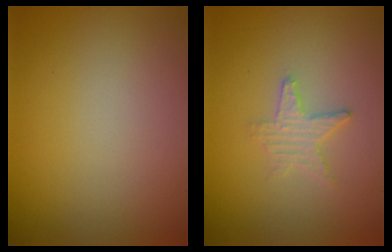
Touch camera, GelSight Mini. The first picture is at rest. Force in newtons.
{"total": 2.1, "press": 2.0, "slide": 0.4}